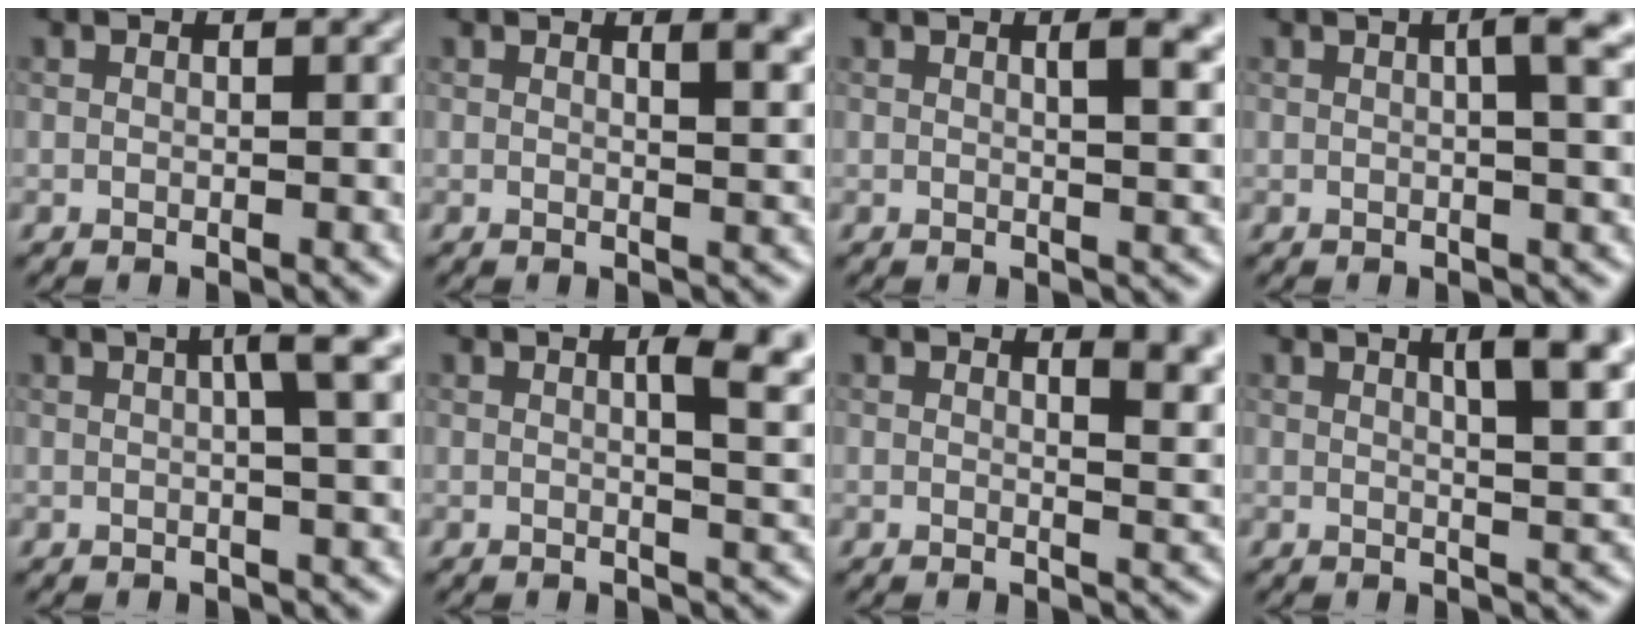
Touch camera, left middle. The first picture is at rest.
{"total": 3.4, "force": [1.9, 1.3, 2.5], "torque": [-0.015, 0.004, 0.024]}
{"total": 3.8, "force": [1.5, 1.4, 3.2], "torque": [-0.028, 0.005, 0.018]}
{"total": 5.1, "force": [1.2, 1.7, 4.6], "torque": [-0.038, 0.022, 0.006]}
{"total": 4.2, "force": [1.0, 0.7, 4.0], "torque": [-0.054, 0.013, 0.013]}
{"total": 5.0, "force": [1.5, 1.6, 4.5], "torque": [-0.048, 0.004, 0.020]}
{"total": 4.6, "force": [2.5, 1.9, 3.4], "torque": [-0.019, 0.004, 0.031]}
{"total": 6.0, "force": [2.5, 1.8, 5.2], "torque": [-0.046, 0.012, 0.028]}